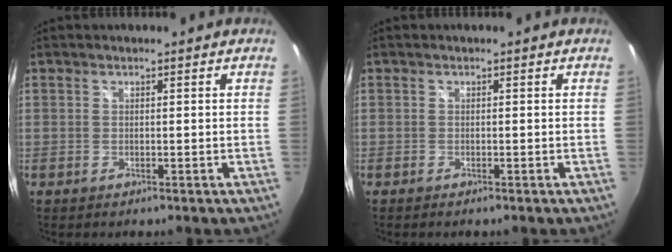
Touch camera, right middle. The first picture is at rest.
{"total": 0.6, "force": [-0.6, -0.1, 0.3], "torque": [-0.005, -0.003, -0.011]}